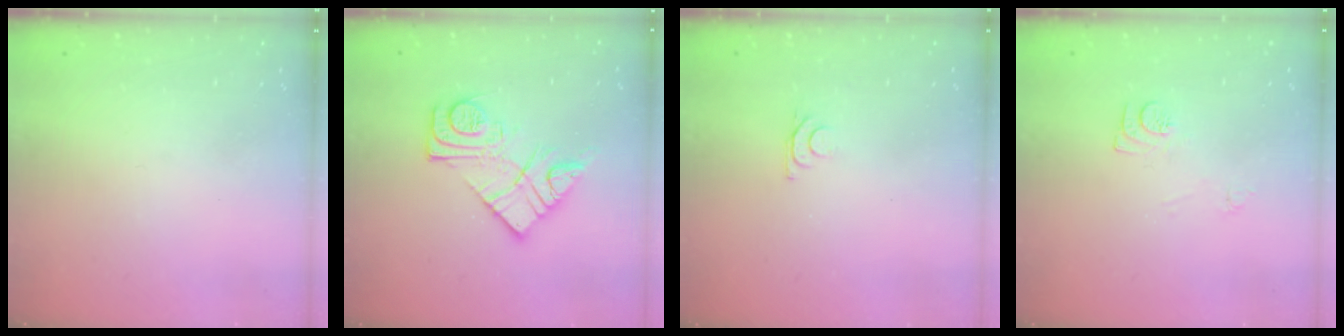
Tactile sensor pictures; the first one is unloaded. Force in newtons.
{"total": 12.9, "press": 12.8, "slide": 0.9}
{"total": 4.2, "press": 4.1, "slide": 0.5}
{"total": 7.7, "press": 7.7, "slide": 0.8}